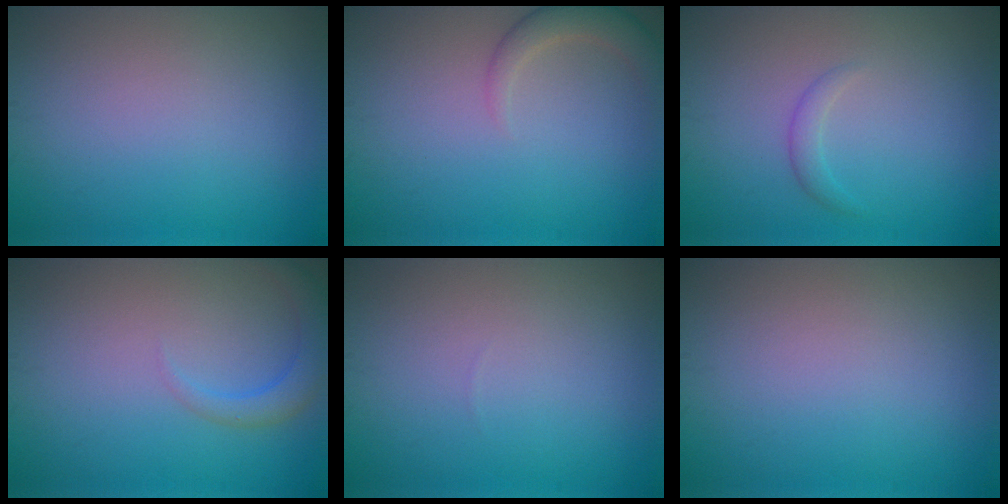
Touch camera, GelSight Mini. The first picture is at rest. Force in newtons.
{"total": 2.5, "press": 2.5, "slide": 0.2}
{"total": 1.2, "press": 1.1, "slide": 0.2}
{"total": 2.4, "press": 2.4, "slide": 0.2}
{"total": 0.0}
{"total": 0.0}